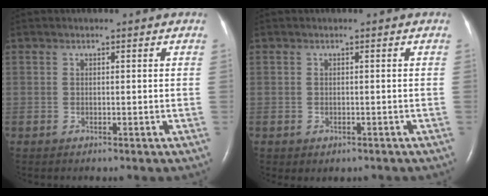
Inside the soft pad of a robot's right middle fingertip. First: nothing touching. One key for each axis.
{"total": 0.8, "fx": -0.4, "fy": 0.6, "fz": 0.5, "tx": -0.009, "ty": 0.000, "tz": 0.002}